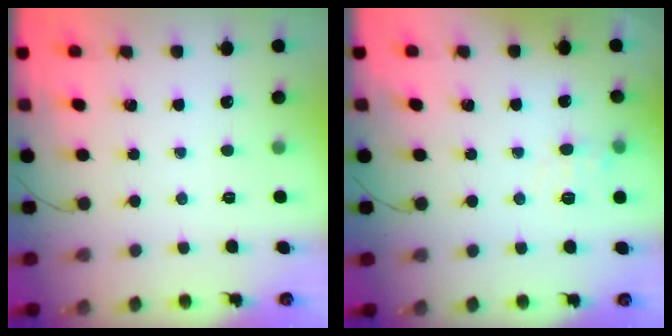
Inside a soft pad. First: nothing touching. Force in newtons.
{"total": 6.3, "press": 6.0, "slide": 2.0}